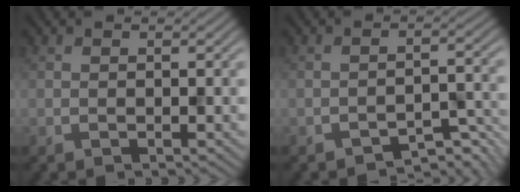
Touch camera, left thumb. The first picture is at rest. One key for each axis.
{"total": 4.6, "fx": -3.9, "fy": 1.1, "fz": 2.3, "tx": -0.027, "ty": 0.004, "tz": -0.054}